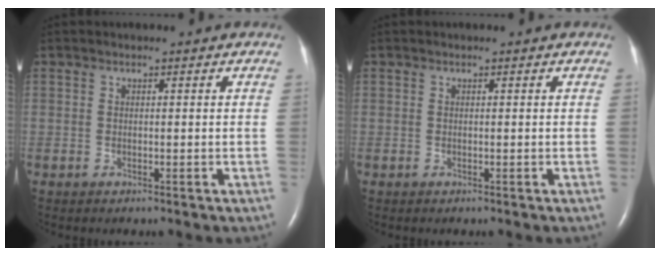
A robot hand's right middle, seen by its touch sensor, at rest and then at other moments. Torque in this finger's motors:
{"motor_torque": [0.00, -0.03, 0.00, 0.00]}